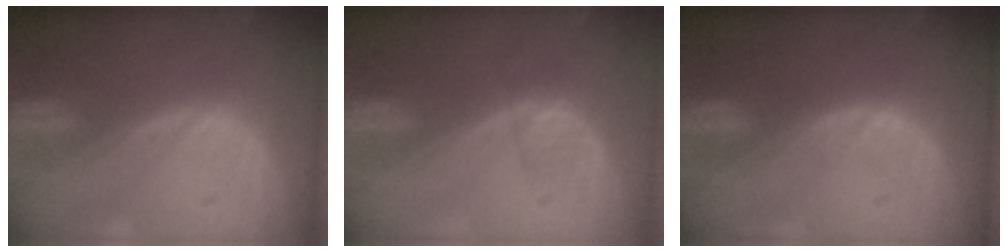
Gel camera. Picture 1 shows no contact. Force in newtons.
{"total": 2.2, "press": 2.0, "slide": 0.9}
{"total": 1.0, "press": 1.0, "slide": 0.2}